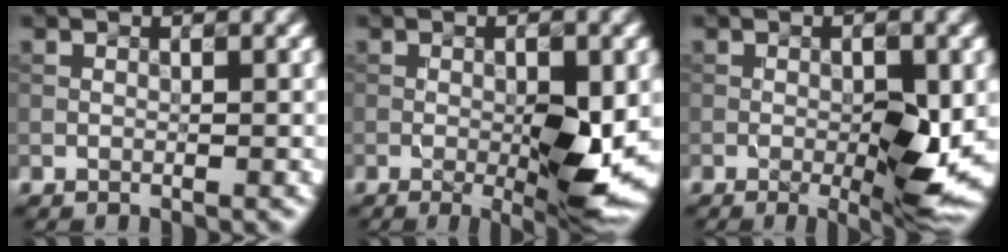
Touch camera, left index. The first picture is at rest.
{"total": 6.7, "force": [-1.0, 1.2, 6.5], "torque": [-0.105, -0.011, -0.002]}
{"total": 5.7, "force": [-1.0, 0.9, 5.5], "torque": [-0.090, -0.008, -0.005]}